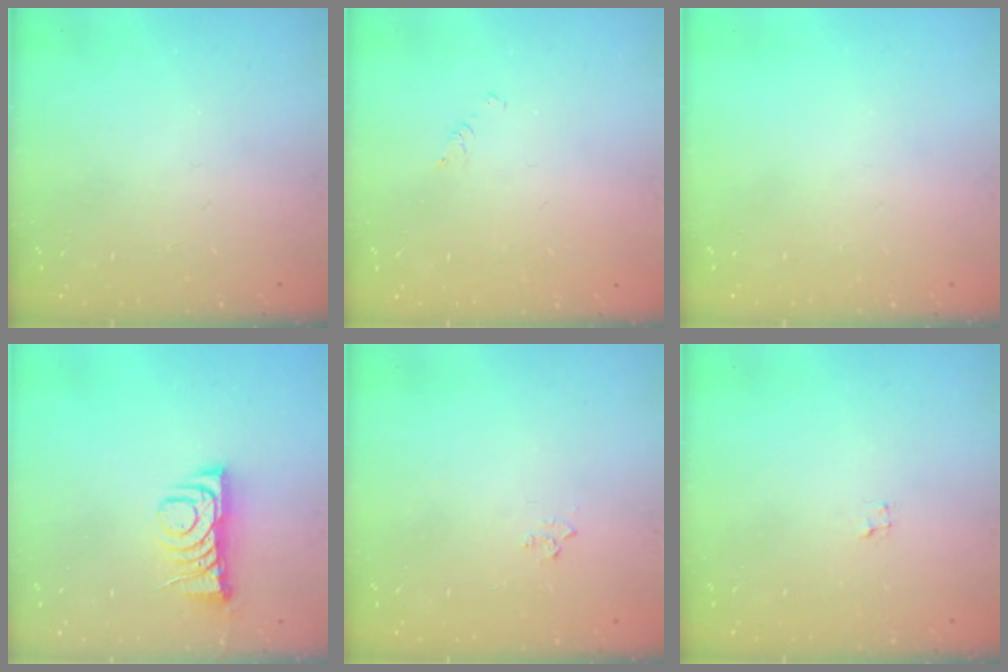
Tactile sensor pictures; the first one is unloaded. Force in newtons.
{"total": 1.2, "press": 1.2, "slide": 0.2}
{"total": 0.0}
{"total": 7.0, "press": 7.0, "slide": 0.7}
{"total": 2.9, "press": 2.8, "slide": 0.4}
{"total": 1.2, "press": 1.2, "slide": 0.1}